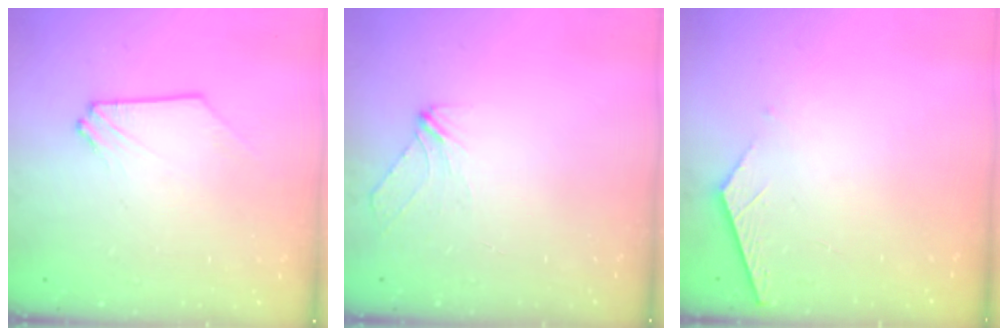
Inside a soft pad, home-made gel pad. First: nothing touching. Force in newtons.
{"total": 3.8, "press": 3.6, "slide": 1.0}
{"total": 5.3, "press": 5.3, "slide": 0.5}